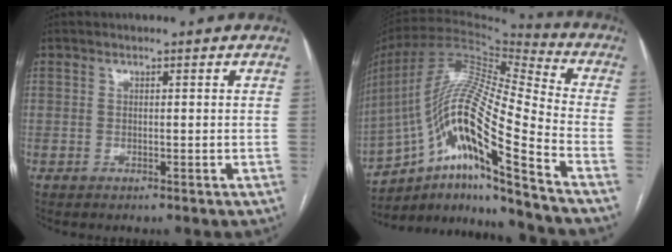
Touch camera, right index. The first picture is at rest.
{"total": 21.8, "force": [-12.8, 1.0, 17.7], "torque": [-0.351, 0.000, -0.230]}